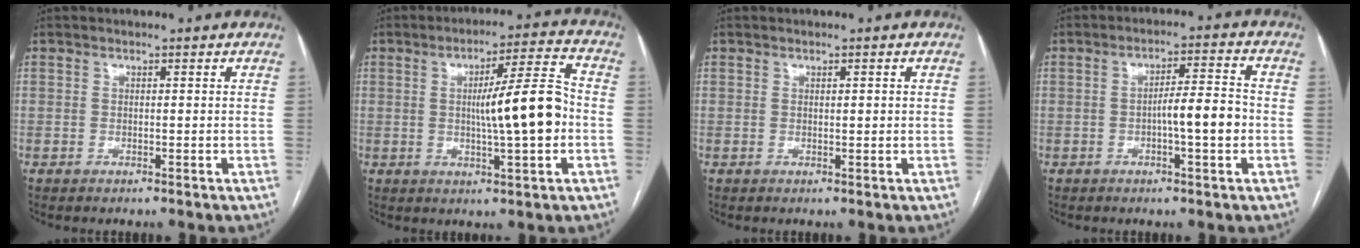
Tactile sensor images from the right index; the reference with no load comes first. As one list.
[{"total": 11.1, "force": [-0.8, 0.7, 11.1], "torque": [-0.169, 0.013, -0.014]}, {"total": 1.0, "force": [0.3, 0.3, 0.9], "torque": [-0.013, 0.000, 0.005]}, {"total": 6.3, "force": [-1.3, 0.7, 6.1], "torque": [-0.096, 0.011, -0.021]}]